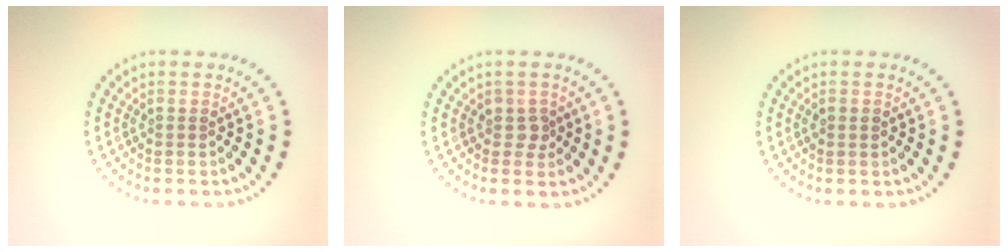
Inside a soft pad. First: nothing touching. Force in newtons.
{"total": 1.2, "press": 1.0, "slide": 0.6}
{"total": 1.1, "press": 1.1, "slide": 0.0}